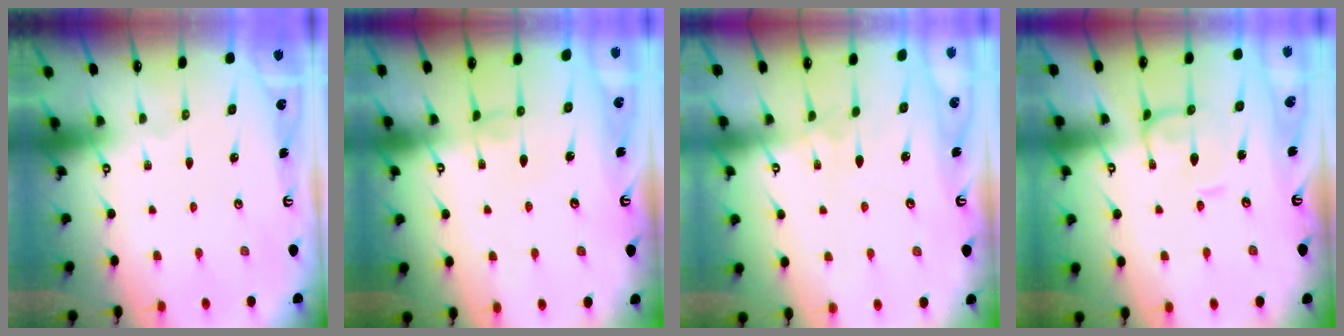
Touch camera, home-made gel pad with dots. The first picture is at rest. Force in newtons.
{"total": 0.8, "press": 0.7, "slide": 0.5}
{"total": 3.4, "press": 3.4, "slide": 0.1}
{"total": 0.8, "press": 0.8, "slide": 0.4}